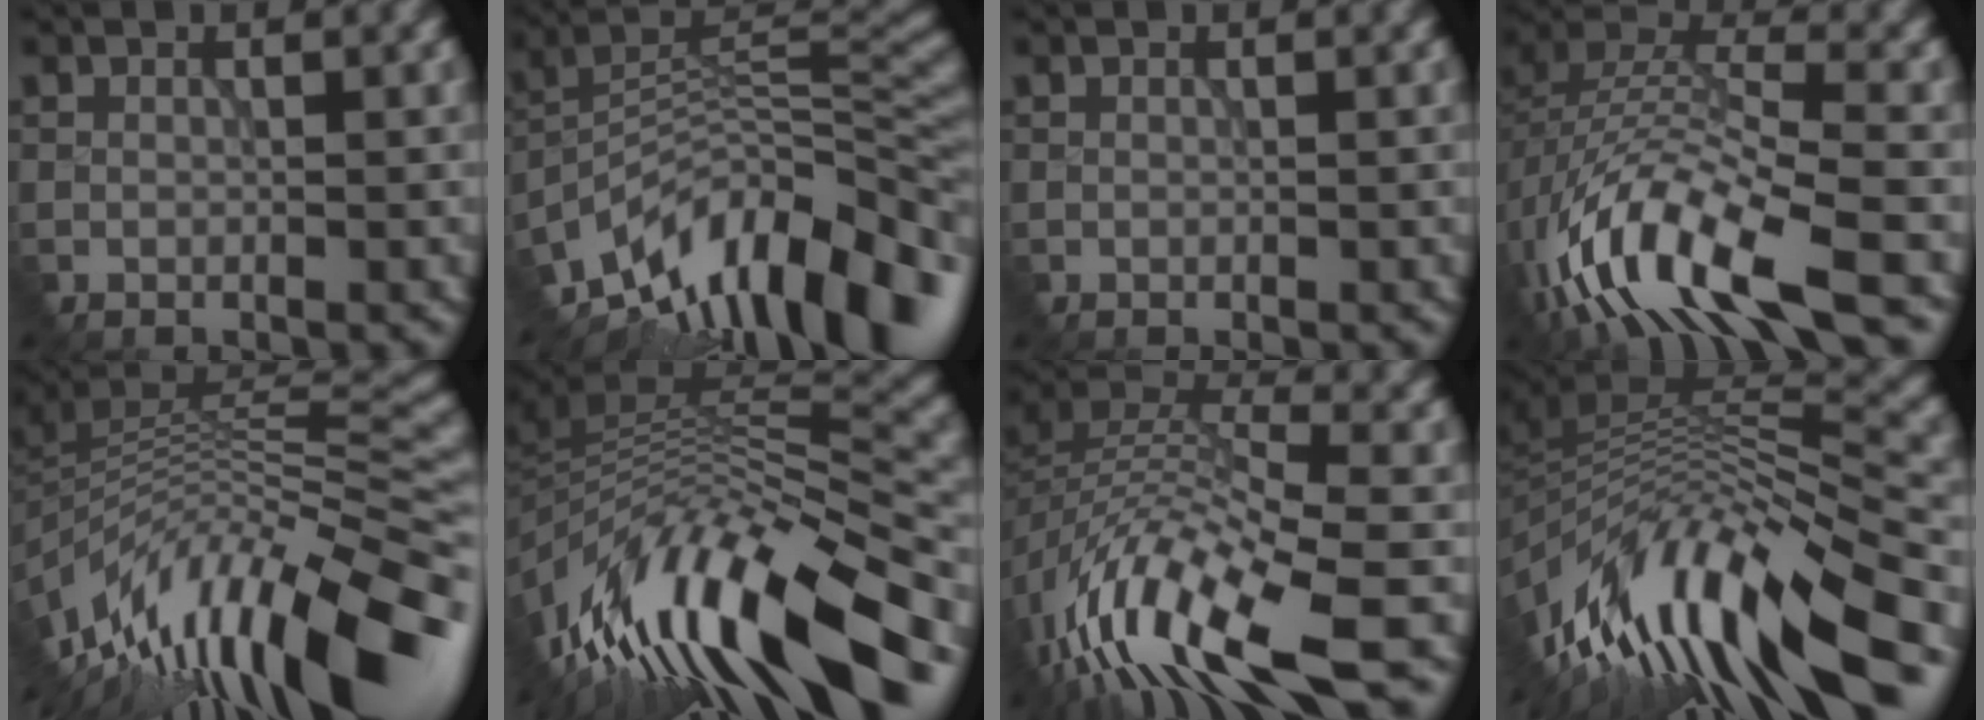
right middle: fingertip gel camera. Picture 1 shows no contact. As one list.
[{"total": 13.7, "force": [-9.0, 4.9, 9.1], "torque": [-0.173, 0.025, -0.160]}, {"total": 0.0}, {"total": 12.3, "force": [-6.5, 4.4, 9.4], "torque": [-0.194, -0.004, -0.124]}, {"total": 14.3, "force": [-6.7, 5.4, 11.5], "torque": [-0.206, 0.022, -0.119]}, {"total": 14.4, "force": [-7.1, 5.0, 11.5], "torque": [-0.208, 0.022, -0.122]}, {"total": 11.9, "force": [-6.6, 3.9, 9.1], "torque": [-0.175, -0.001, -0.125]}, {"total": 13.0, "force": [-5.7, 4.8, 10.6], "torque": [-0.201, 0.015, -0.090]}]